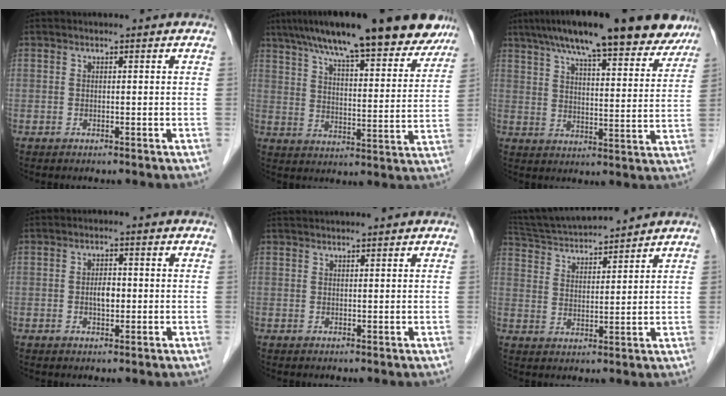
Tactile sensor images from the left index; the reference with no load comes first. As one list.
[{"total": 23.9, "force": [19.0, 4.6, 13.8], "torque": [-0.208, 0.027, 0.260]}, {"total": 22.4, "force": [17.8, 4.5, 12.8], "torque": [-0.190, 0.032, 0.240]}, {"total": 2.6, "force": [-0.2, 1.2, 2.2], "torque": [-0.039, 0.003, -0.003]}, {"total": 5.9, "force": [5.6, 0.2, 1.8], "torque": [-0.021, 0.035, 0.072]}, {"total": 13.1, "force": [12.2, 0.9, 4.6], "torque": [-0.094, 0.025, 0.210]}]